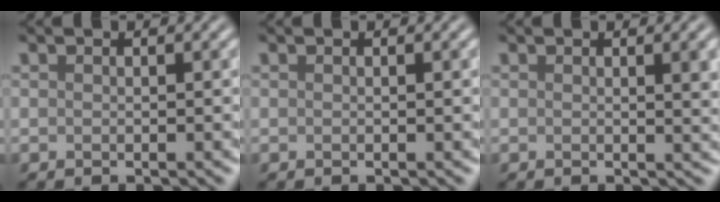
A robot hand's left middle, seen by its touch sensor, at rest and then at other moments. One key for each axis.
{"total": 0.0}
{"total": 3.2, "fx": 0.7, "fy": 1.0, "fz": 3.0, "tx": -0.029, "ty": 0.004, "tz": 0.007}